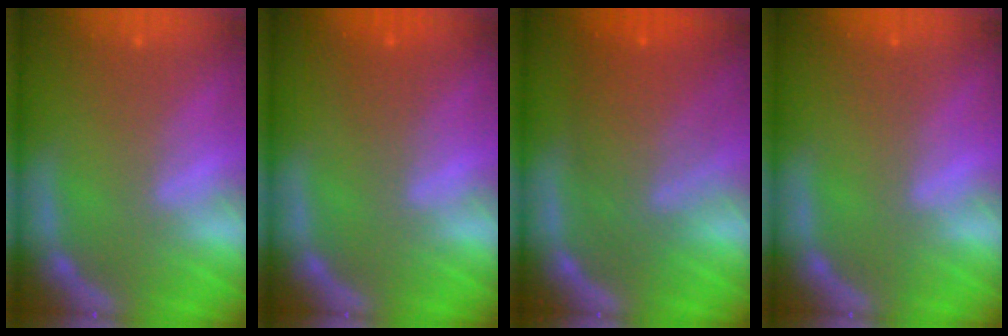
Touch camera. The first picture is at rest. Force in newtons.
{"total": 1.5}
{"total": 7.6}
{"total": 0.0}